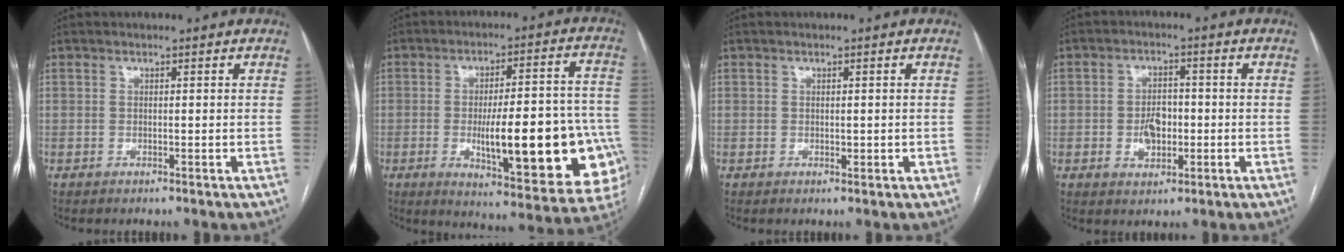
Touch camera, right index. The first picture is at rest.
{"total": 23.2, "force": [-5.3, 5.5, 21.9], "torque": [-0.223, 0.017, -0.051]}
{"total": 0.9, "force": [0.0, 0.6, 0.7], "torque": [-0.008, -0.001, 0.002]}
{"total": 4.8, "force": [-0.8, 3.1, 3.5], "torque": [-0.061, 0.006, -0.008]}